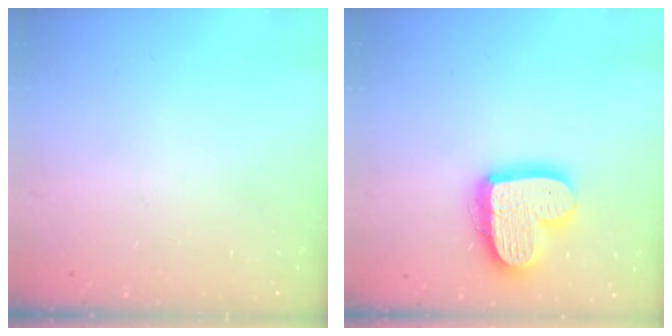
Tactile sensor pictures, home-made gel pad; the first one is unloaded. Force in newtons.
{"total": 17.4, "press": 17.3, "slide": 1.6}